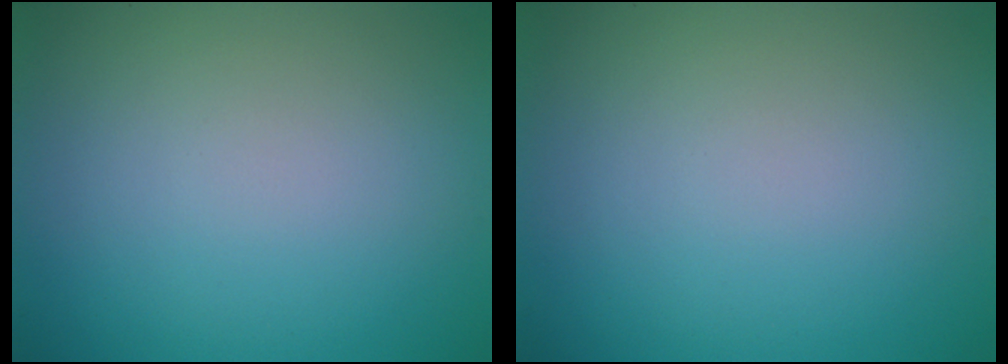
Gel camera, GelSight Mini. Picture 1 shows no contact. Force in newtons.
{"total": 0.0}